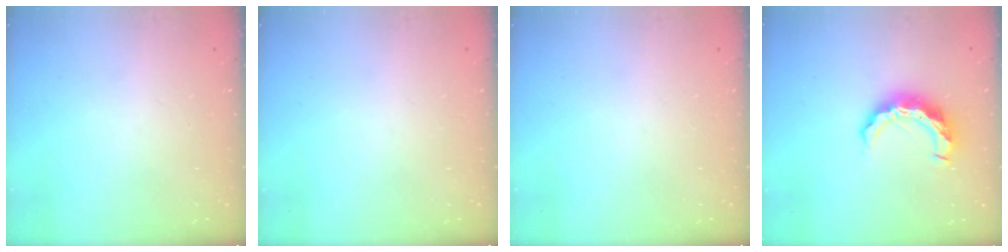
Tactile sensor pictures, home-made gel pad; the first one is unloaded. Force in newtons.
{"total": 0.0}
{"total": 0.0}
{"total": 9.7, "press": 9.7, "slide": 1.2}